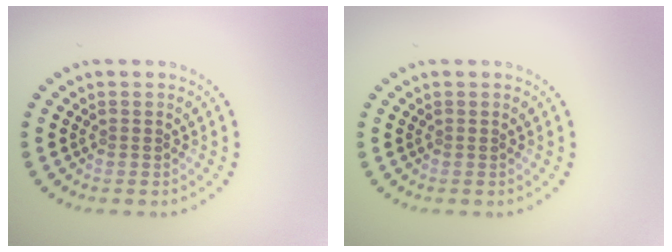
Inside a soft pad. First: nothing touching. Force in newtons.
{"total": 0.0}